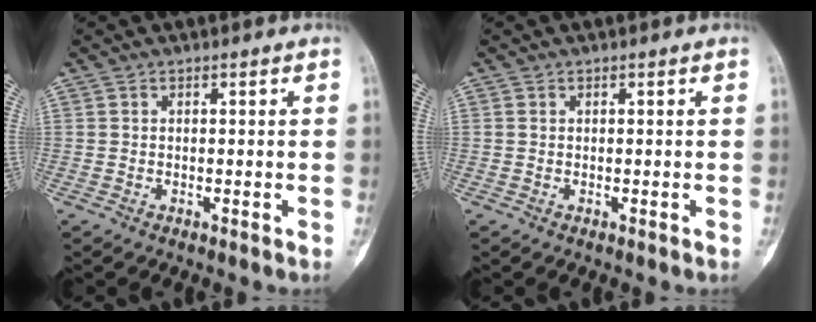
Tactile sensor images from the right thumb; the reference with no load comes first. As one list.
[{"total": 0.0}]